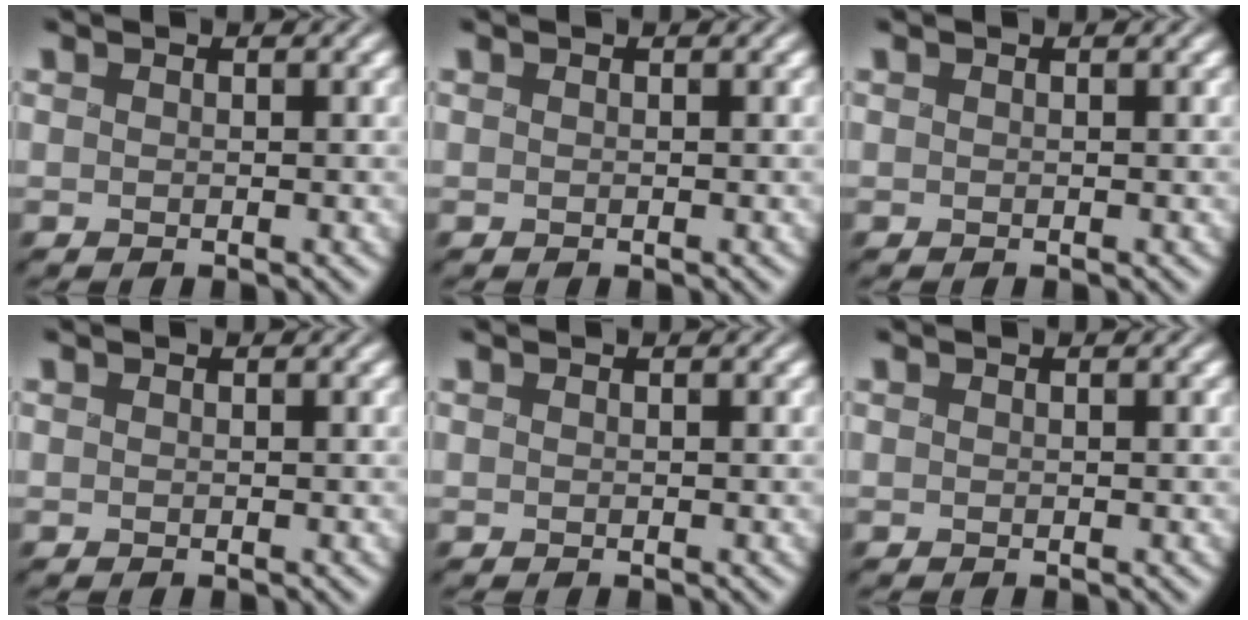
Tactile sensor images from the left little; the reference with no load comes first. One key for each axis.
{"total": 0.0}
{"total": 0.0}
{"total": 0.0}
{"total": 0.0}
{"total": 0.0}